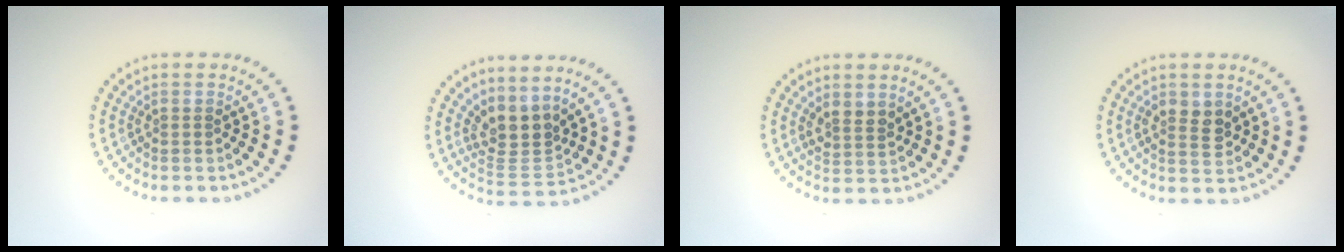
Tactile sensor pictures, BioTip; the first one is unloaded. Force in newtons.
{"total": 3.3, "press": 2.4, "slide": 2.2}
{"total": 2.0, "press": 1.5, "slide": 1.3}
{"total": 2.2, "press": 2.2, "slide": 0.4}